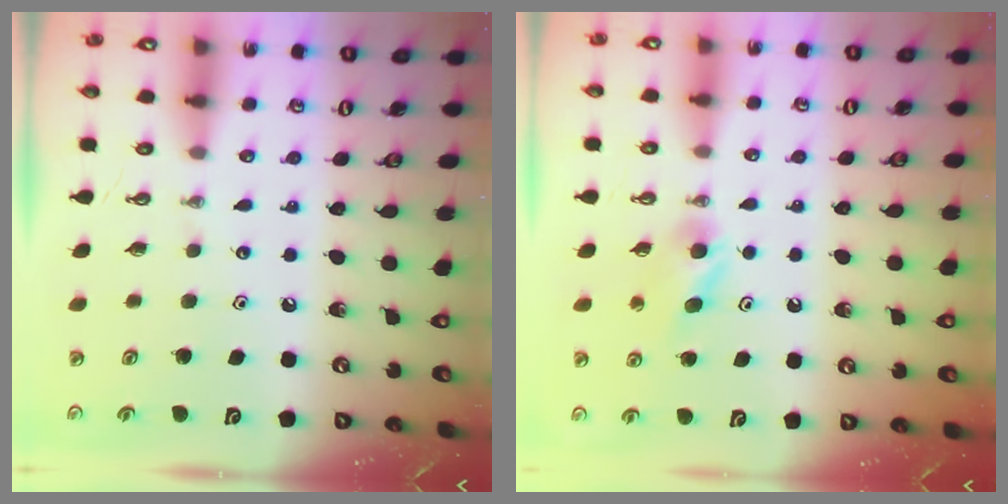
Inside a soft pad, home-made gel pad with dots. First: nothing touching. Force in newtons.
{"total": 4.7, "press": 4.6, "slide": 1.1}